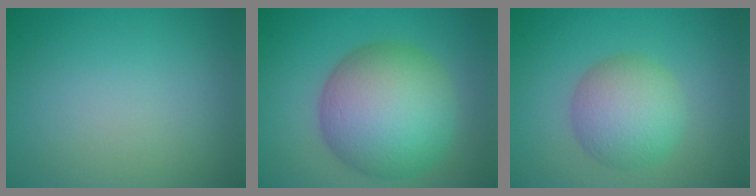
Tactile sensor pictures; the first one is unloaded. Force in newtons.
{"total": 11.3, "press": 11.2, "slide": 0.4}
{"total": 5.4, "press": 5.4, "slide": 0.1}